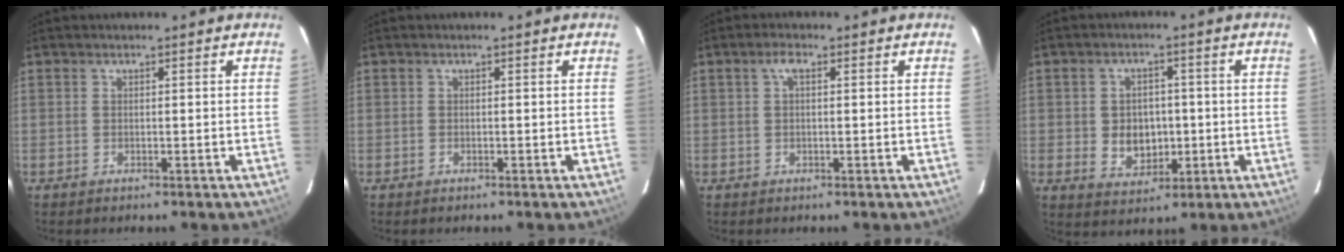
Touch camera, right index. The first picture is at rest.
{"total": 0.0}
{"total": 1.9, "force": [0.6, 0.7, 1.7], "torque": [-0.034, 0.009, 0.009]}
{"total": 6.7, "force": [-0.7, 5.4, 3.8], "torque": [-0.077, 0.004, 0.001]}